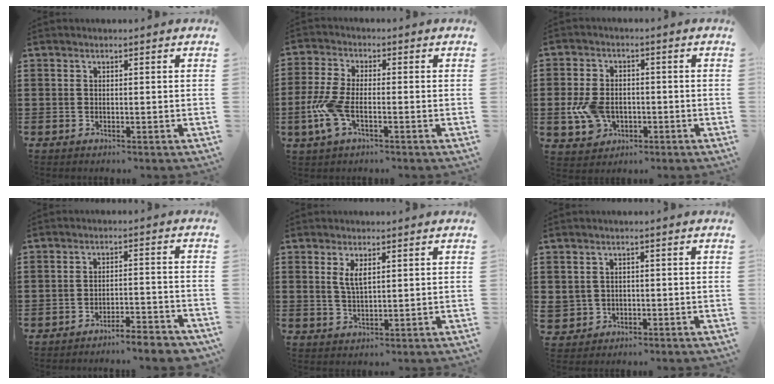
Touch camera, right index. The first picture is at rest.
{"total": 6.4, "force": [-2.0, 2.7, 5.4], "torque": [-0.140, -0.015, -0.042]}
{"total": 6.6, "force": [-1.2, 4.8, 4.4], "torque": [-0.109, 0.003, -0.024]}
{"total": 3.9, "force": [-3.7, -0.1, 1.0], "torque": [-0.019, -0.003, -0.077]}
{"total": 3.0, "force": [1.3, 1.0, 2.5], "torque": [-0.052, 0.003, 0.022]}
{"total": 2.0, "force": [0.3, 2.0, 0.1], "torque": [-0.012, 0.009, 0.002]}